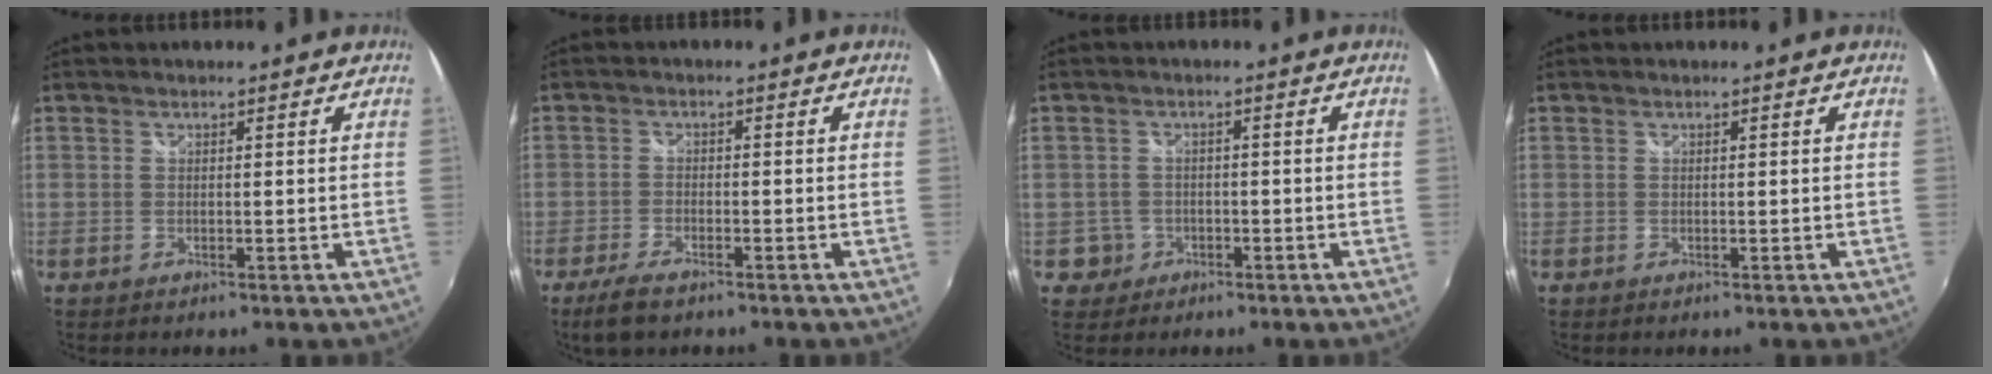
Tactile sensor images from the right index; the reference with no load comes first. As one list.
[{"total": 5.2, "force": [-3.8, 1.7, 3.0], "torque": [-0.082, -0.012, -0.073]}, {"total": 3.8, "force": [-1.2, 3.6, 0.0], "torque": [-0.007, 0.014, -0.018]}, {"total": 0.0}]